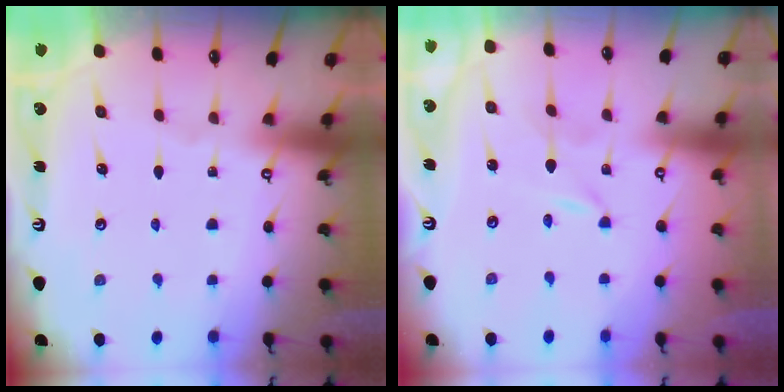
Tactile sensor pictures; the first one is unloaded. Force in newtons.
{"total": 0.0}